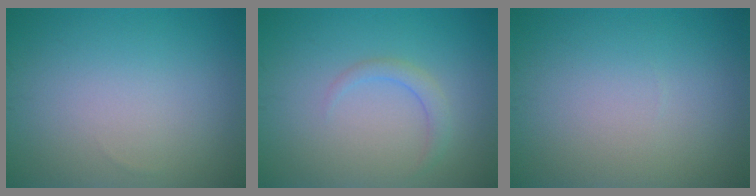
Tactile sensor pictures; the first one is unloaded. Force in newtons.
{"total": 1.5, "press": 1.5, "slide": 0.1}
{"total": 0.0}